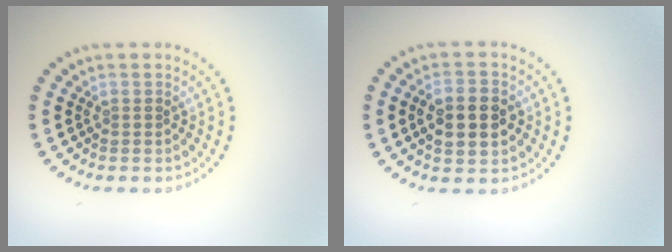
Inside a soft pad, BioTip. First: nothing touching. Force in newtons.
{"total": 4.5, "press": 4.5, "slide": 0.1}